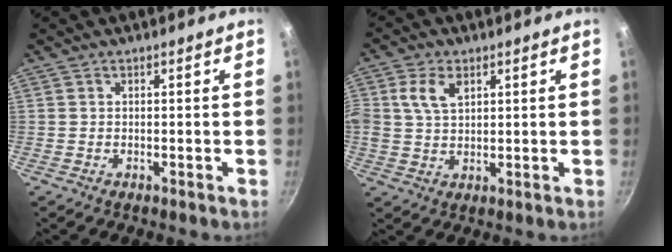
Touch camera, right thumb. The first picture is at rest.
{"total": 6.4, "force": [2.4, 4.0, 4.4], "torque": [-0.079, -0.002, 0.042]}